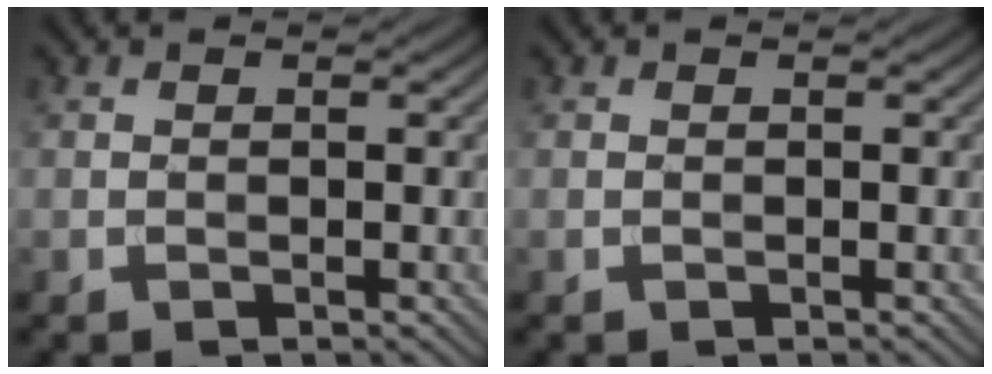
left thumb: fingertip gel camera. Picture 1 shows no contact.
{"total": 0.0}